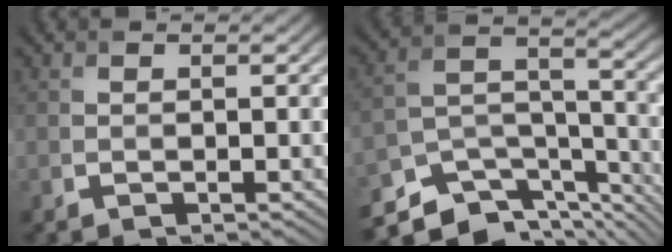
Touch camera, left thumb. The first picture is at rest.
{"total": 12.2, "force": [-9.7, 5.2, 5.3], "torque": [-0.128, -0.016, -0.154]}